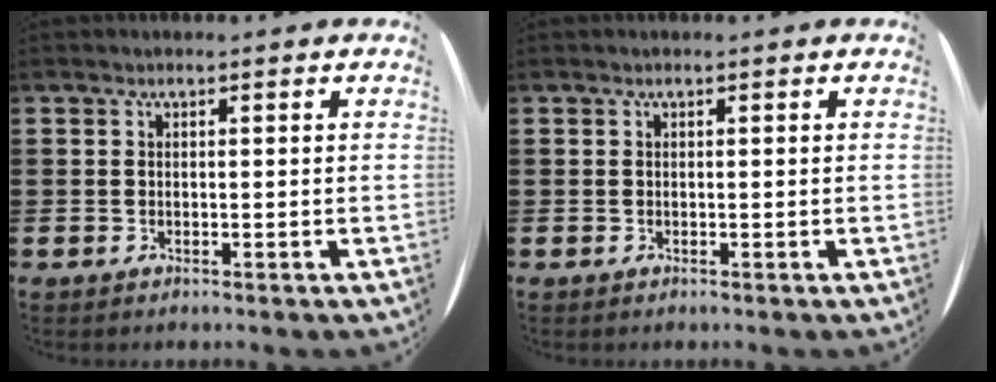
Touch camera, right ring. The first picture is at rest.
{"total": 0.0}